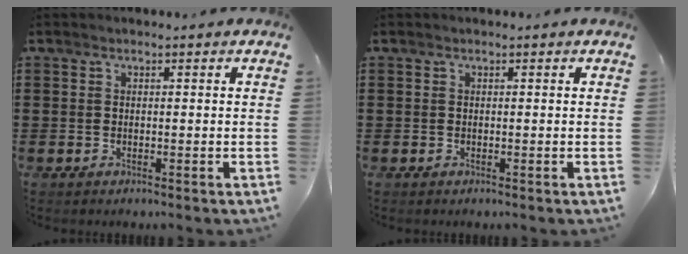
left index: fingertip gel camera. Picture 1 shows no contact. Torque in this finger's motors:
{"motor_torque": [0.00, 0.00, 0.00, 0.00]}